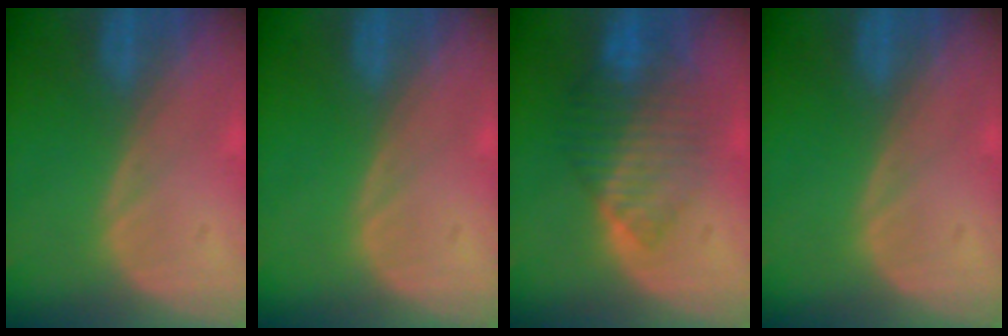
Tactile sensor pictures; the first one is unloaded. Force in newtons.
{"total": 0.0}
{"total": 8.2, "press": 7.3, "slide": 3.8}
{"total": 0.0}